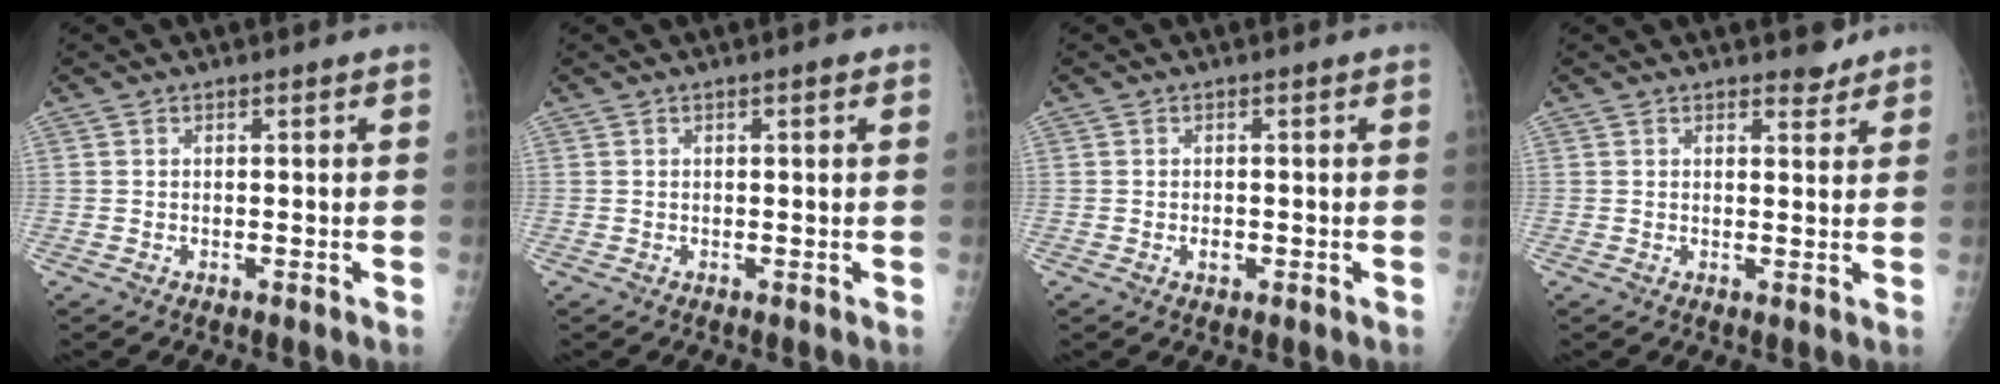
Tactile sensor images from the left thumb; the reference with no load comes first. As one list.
[{"total": 1.1, "force": [0.7, 0.1, 0.9], "torque": [-0.012, 0.000, 0.008]}, {"total": 1.1, "force": [-0.2, 0.7, 0.8], "torque": [-0.013, -0.002, 0.000]}, {"total": 2.6, "force": [2.3, 1.0, 0.7], "torque": [0.003, -0.017, 0.029]}]